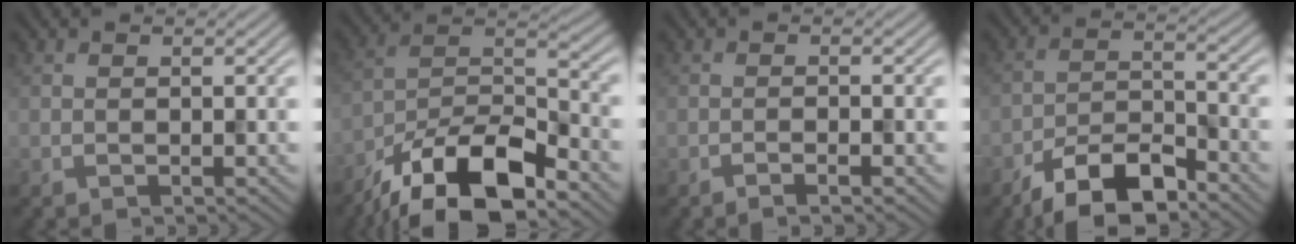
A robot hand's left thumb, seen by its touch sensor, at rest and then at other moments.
{"total": 15.5, "force": [-11.0, 5.3, 9.5], "torque": [-0.180, -0.011, -0.206]}
{"total": 1.2, "force": [-0.8, 0.1, 0.9], "torque": [-0.015, 0.003, -0.016]}
{"total": 8.8, "force": [-6.5, 3.0, 5.2], "torque": [-0.086, 0.000, -0.130]}